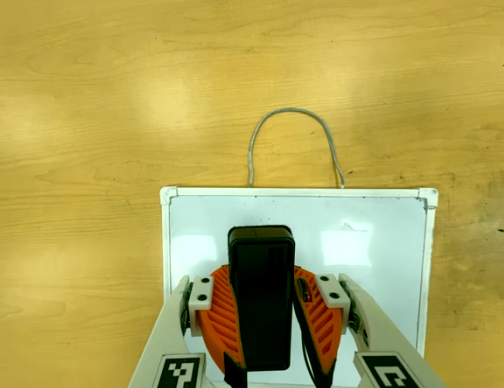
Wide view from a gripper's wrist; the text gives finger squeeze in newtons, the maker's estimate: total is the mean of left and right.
{"total": 9.3, "left": 8.0, "right": 10.6}